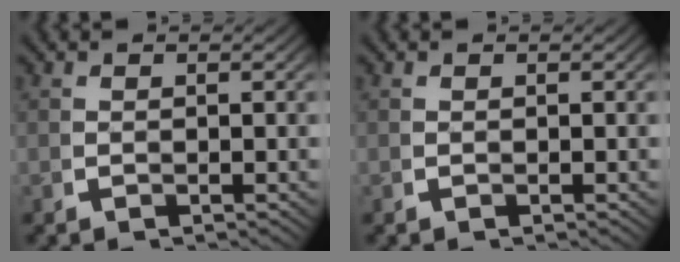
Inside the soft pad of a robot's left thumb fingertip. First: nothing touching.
{"total": 0.0}